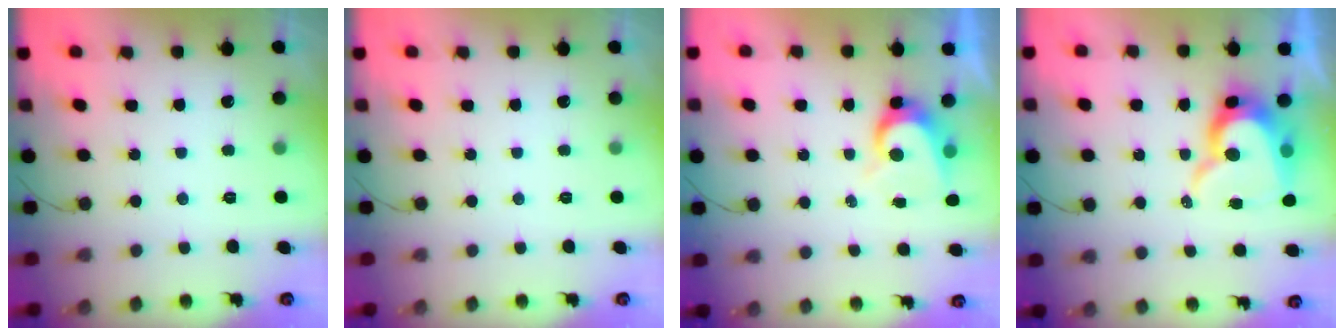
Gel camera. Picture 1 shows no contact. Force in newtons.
{"total": 0.0}
{"total": 6.3, "press": 6.3, "slide": 0.5}
{"total": 13.6, "press": 13.5, "slide": 1.1}